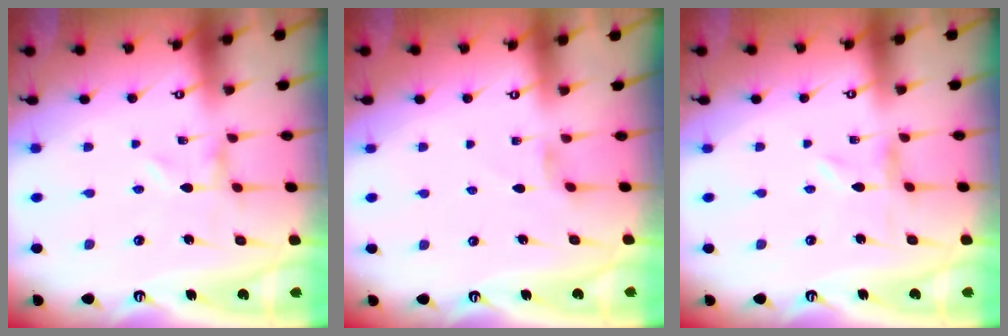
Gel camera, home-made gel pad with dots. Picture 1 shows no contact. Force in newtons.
{"total": 0.9, "press": 0.8, "slide": 0.4}
{"total": 0.5, "press": 0.4, "slide": 0.3}